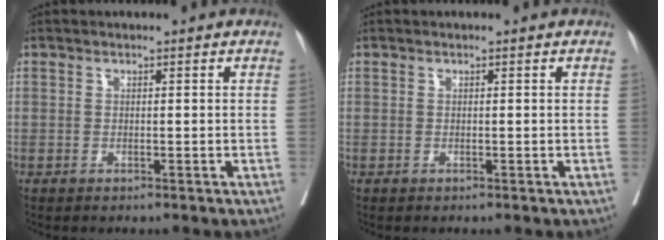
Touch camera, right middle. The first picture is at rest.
{"total": 0.0}